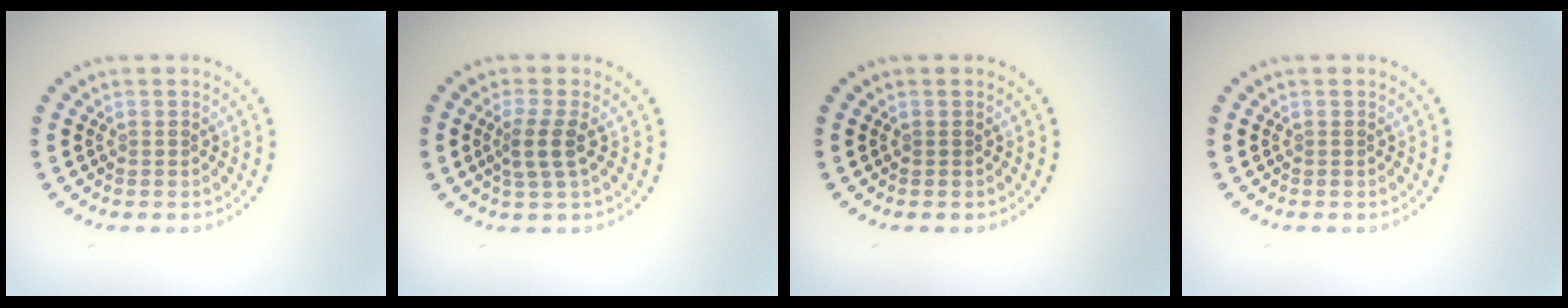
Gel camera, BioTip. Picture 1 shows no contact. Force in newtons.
{"total": 2.5, "press": 2.0, "slide": 1.5}
{"total": 0.0}
{"total": 0.0}